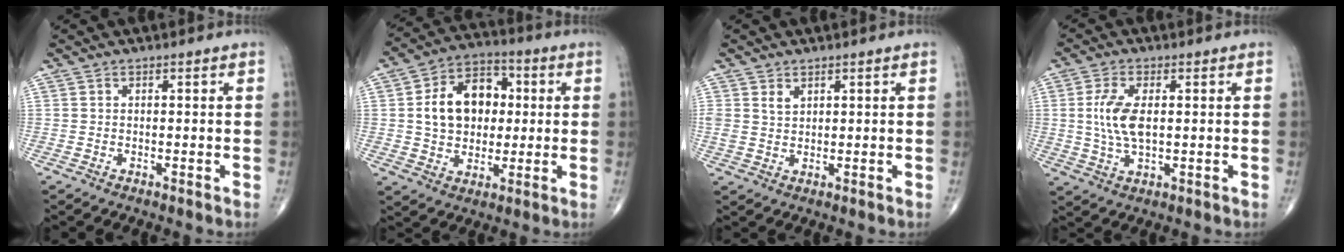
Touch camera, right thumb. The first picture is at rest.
{"total": 14.0, "force": [1.7, 10.3, 9.3], "torque": [-0.117, 0.016, 0.026]}
{"total": 2.4, "force": [1.3, 1.5, 1.2], "torque": [-0.019, -0.008, 0.032]}
{"total": 7.7, "force": [0.7, 3.7, 6.8], "torque": [-0.145, -0.004, 0.014]}